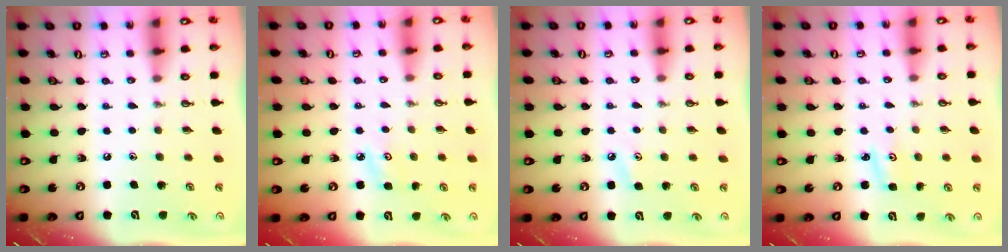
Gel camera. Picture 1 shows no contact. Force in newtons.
{"total": 4.3, "press": 4.3, "slide": 0.6}
{"total": 3.8, "press": 3.8, "slide": 0.6}
{"total": 2.9, "press": 2.9, "slide": 0.3}